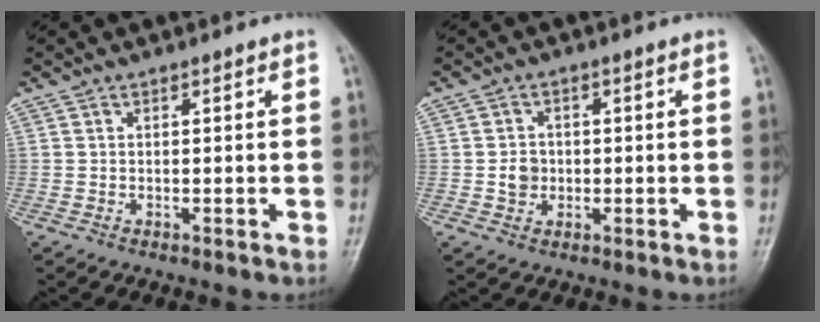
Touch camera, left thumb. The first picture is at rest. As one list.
[{"total": 3.3, "force": [-0.3, 3.0, 1.5], "torque": [-0.010, 0.005, -0.007]}]